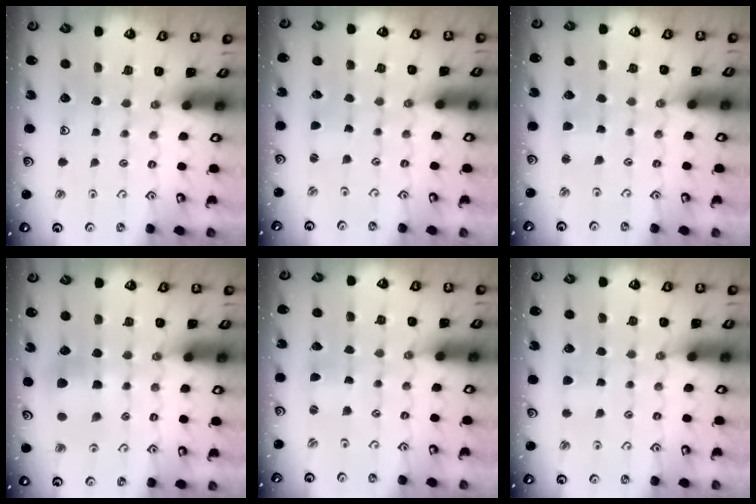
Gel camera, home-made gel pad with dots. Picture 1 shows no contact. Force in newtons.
{"total": 0.9, "press": 0.9, "slide": 0.1}
{"total": 3.0, "press": 3.0, "slide": 0.3}
{"total": 6.5, "press": 6.5, "slide": 0.6}
{"total": 0.0}
{"total": 3.8, "press": 3.8, "slide": 0.5}